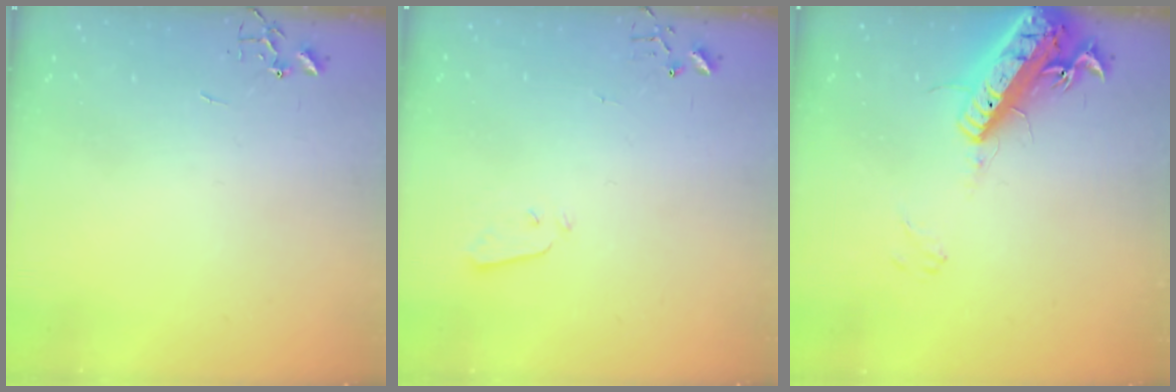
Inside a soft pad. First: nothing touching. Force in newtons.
{"total": 3.5, "press": 3.5, "slide": 0.3}
{"total": 19.0, "press": 18.7, "slide": 3.7}